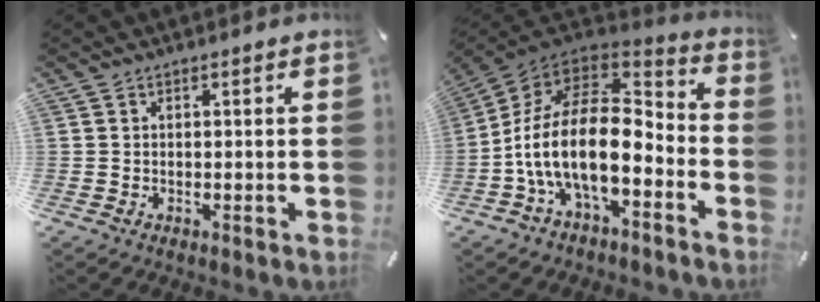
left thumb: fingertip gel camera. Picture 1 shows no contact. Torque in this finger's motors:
{"motor_torque": [0.23, 2.59, 1.67, -0.75, 0.99]}